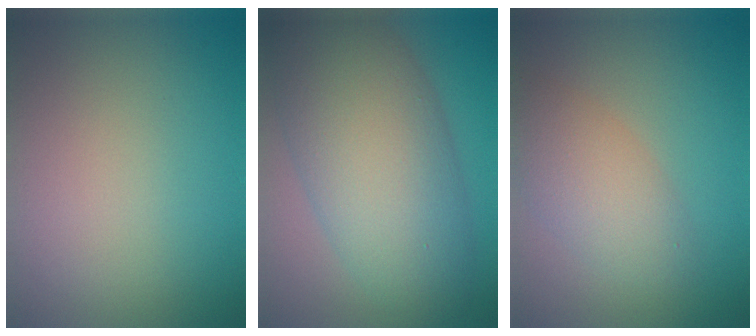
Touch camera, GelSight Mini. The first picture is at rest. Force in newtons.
{"total": 10.7, "press": 10.7, "slide": 0.5}
{"total": 4.0, "press": 4.0, "slide": 0.0}